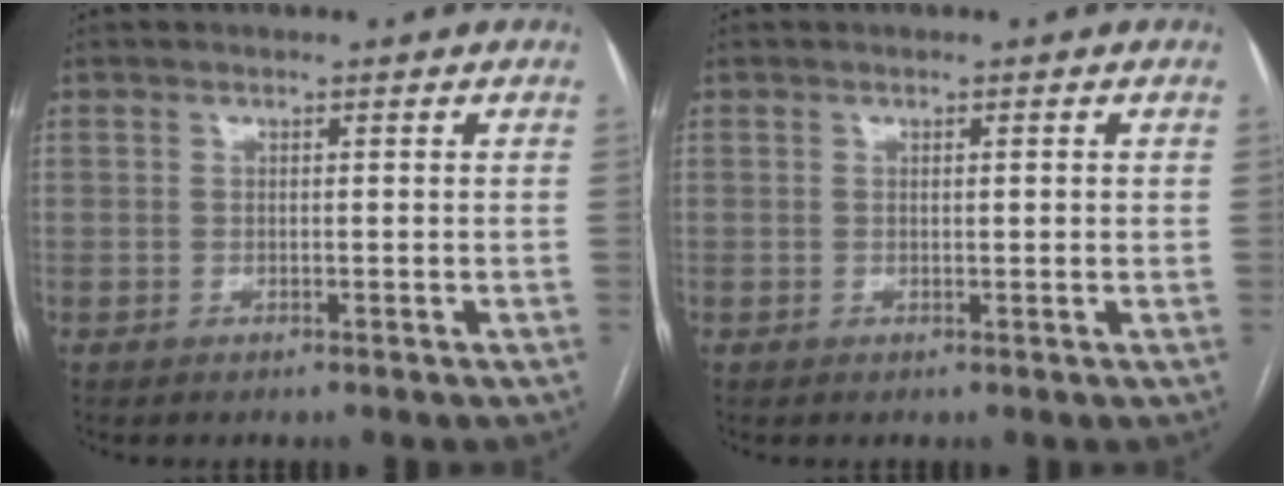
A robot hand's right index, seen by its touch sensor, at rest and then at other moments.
{"total": 1.1, "force": [0.3, 0.3, 1.0], "torque": [-0.019, 0.003, 0.004]}